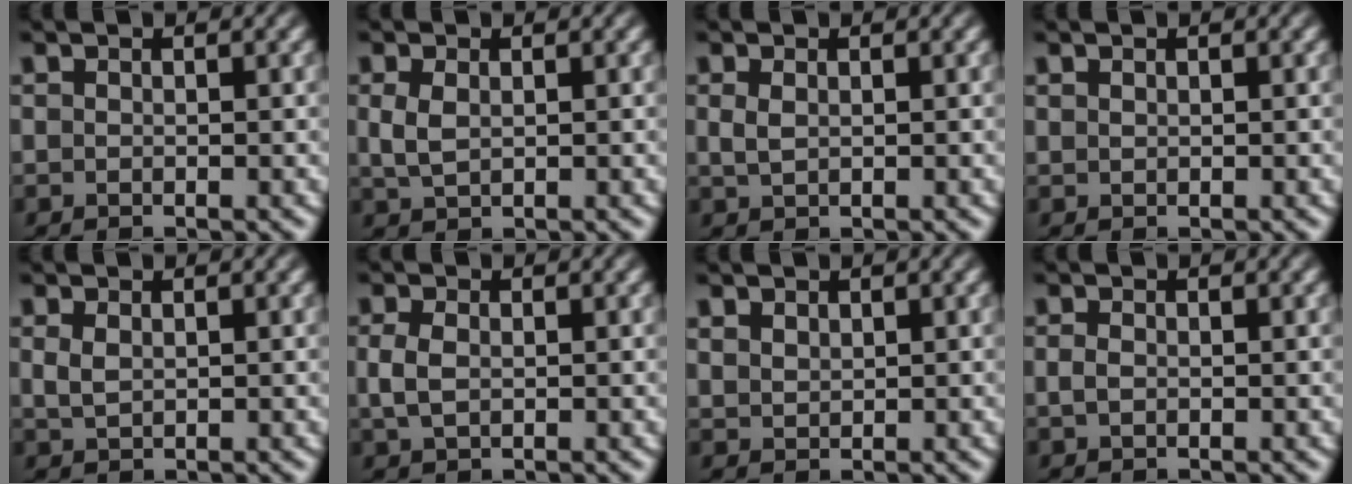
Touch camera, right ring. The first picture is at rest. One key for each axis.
{"total": 2.6, "fx": 0.3, "fy": 2.0, "fz": 1.6, "tx": -0.043, "ty": -0.008, "tz": 0.014}
{"total": 1.6, "fx": 0.4, "fy": 1.0, "fz": 1.1, "tx": -0.025, "ty": -0.005, "tz": 0.014}
{"total": 0.6, "fx": 0.5, "fy": -0.2, "fz": 0.1, "tx": 0.007, "ty": 0.000, "tz": 0.014}
{"total": 1.9, "fx": 0.6, "fy": 1.4, "fz": 1.1, "tx": -0.028, "ty": -0.006, "tz": 0.018}
{"total": 2.0, "fx": 0.1, "fy": 1.3, "fz": 1.5, "tx": -0.042, "ty": -0.006, "tz": 0.009}
{"total": 1.4, "fx": 1.2, "fy": 0.5, "fz": 0.2, "tx": -0.002, "ty": -0.002, "tz": 0.032}
{"total": 0.7, "fx": -0.2, "fy": 0.3, "fz": 0.5, "tx": -0.017, "ty": -0.008, "tz": 0.001}